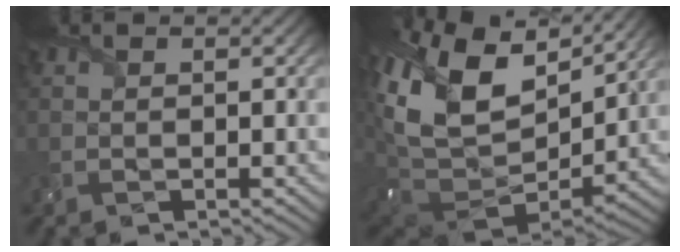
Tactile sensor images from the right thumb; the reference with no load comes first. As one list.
[{"total": 19.0, "force": [6.5, 11.8, 13.5], "torque": [-0.267, 0.019, 0.150]}]